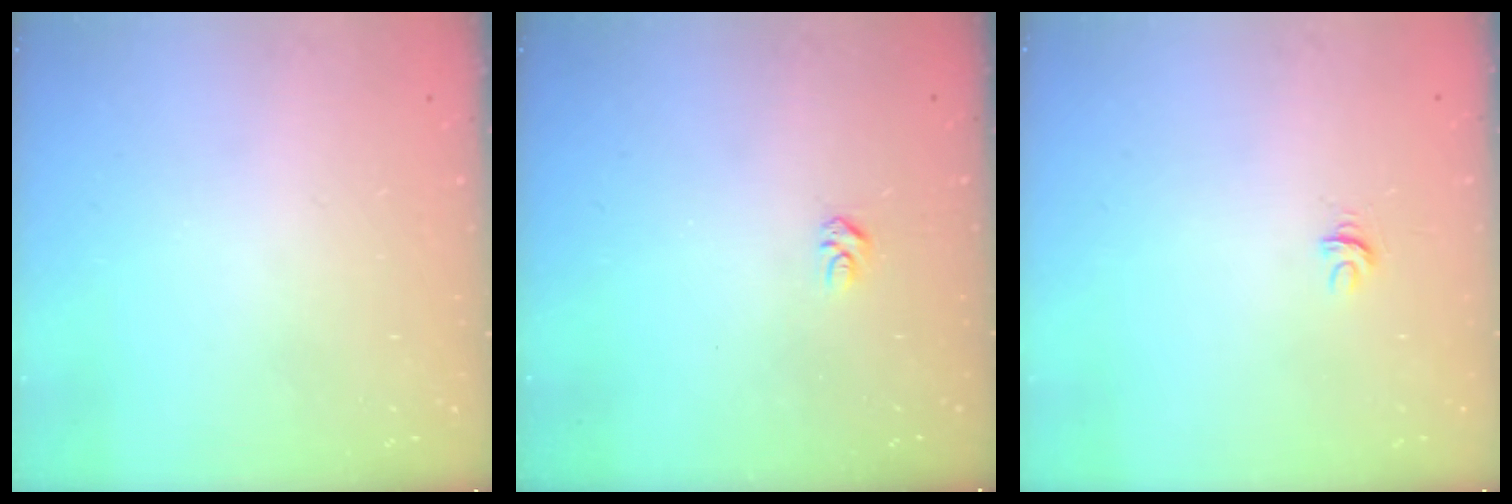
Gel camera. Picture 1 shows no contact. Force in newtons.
{"total": 2.8, "press": 2.8, "slide": 0.4}
{"total": 4.0, "press": 3.9, "slide": 0.4}